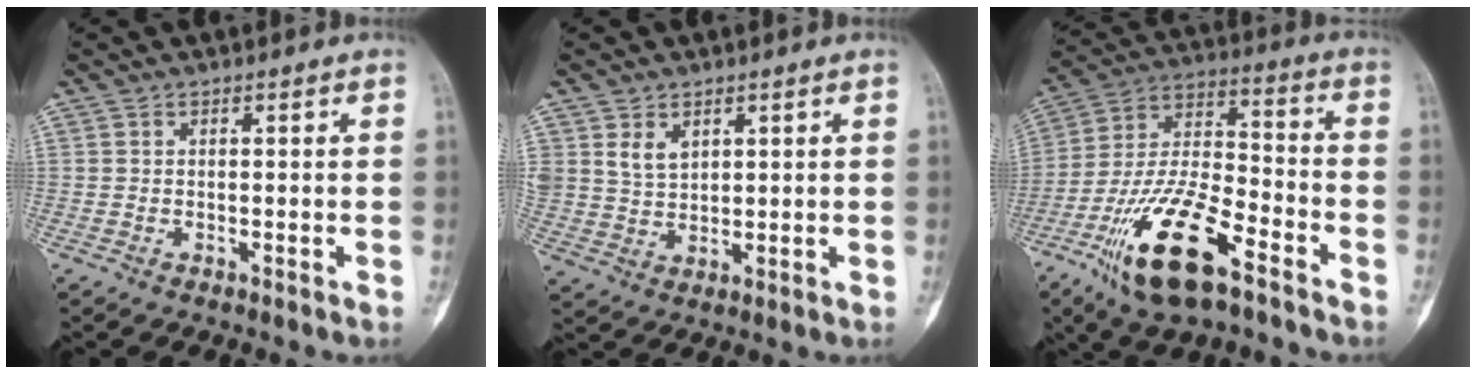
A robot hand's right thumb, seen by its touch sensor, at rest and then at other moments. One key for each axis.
{"total": 4.6, "fx": 2.3, "fy": 3.2, "fz": 2.4, "tx": -0.030, "ty": -0.016, "tz": 0.052}
{"total": 18.7, "fx": -10.3, "fy": 7.1, "fz": 13.9, "tx": -0.264, "ty": 0.057, "tz": -0.188}